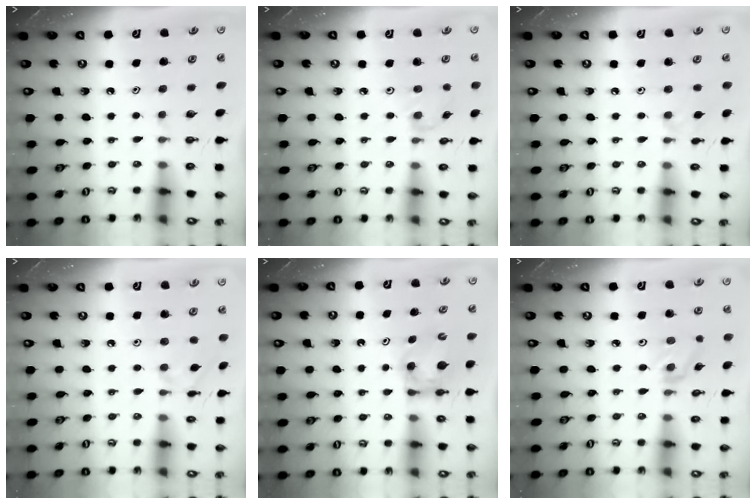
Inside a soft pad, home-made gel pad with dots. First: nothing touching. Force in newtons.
{"total": 2.1, "press": 2.1, "slide": 0.4}
{"total": 2.6, "press": 2.5, "slide": 0.5}
{"total": 4.5, "press": 4.5, "slide": 0.8}
{"total": 6.8, "press": 6.8, "slide": 0.5}
{"total": 2.1, "press": 2.0, "slide": 0.4}